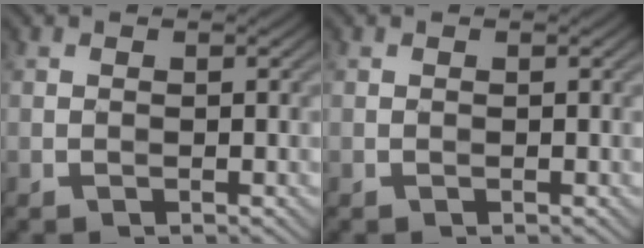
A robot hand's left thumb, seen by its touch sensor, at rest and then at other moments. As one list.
[{"total": 0.0}]